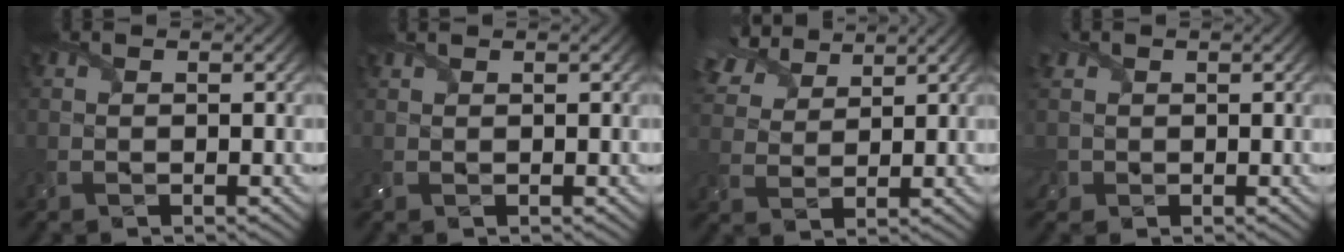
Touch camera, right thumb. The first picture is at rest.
{"total": 0.7, "force": [0.7, 0.0, 0.1], "torque": [-0.008, 0.007, 0.018]}
{"total": 7.0, "force": [5.4, 3.1, 3.2], "torque": [-0.085, 0.024, 0.108]}
{"total": 2.5, "force": [0.4, 2.4, 0.5], "torque": [-0.029, 0.001, 0.002]}